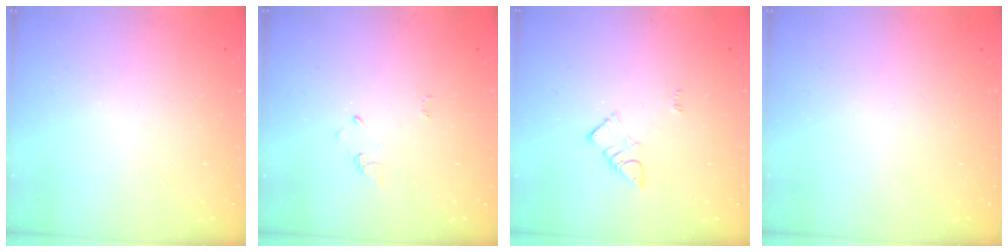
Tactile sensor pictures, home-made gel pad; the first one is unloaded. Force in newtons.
{"total": 2.6, "press": 2.6, "slide": 0.4}
{"total": 4.3, "press": 4.2, "slide": 0.6}
{"total": 1.5, "press": 1.5, "slide": 0.1}